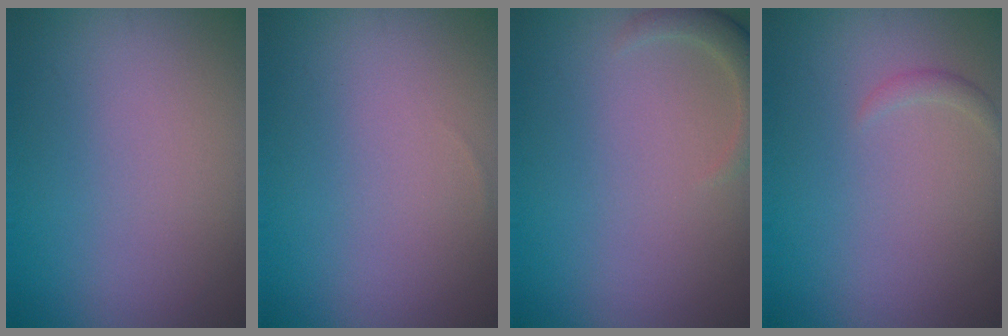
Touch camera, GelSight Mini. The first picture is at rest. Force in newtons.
{"total": 0.0}
{"total": 1.8, "press": 1.8, "slide": 0.3}
{"total": 0.7, "press": 0.7, "slide": 0.0}